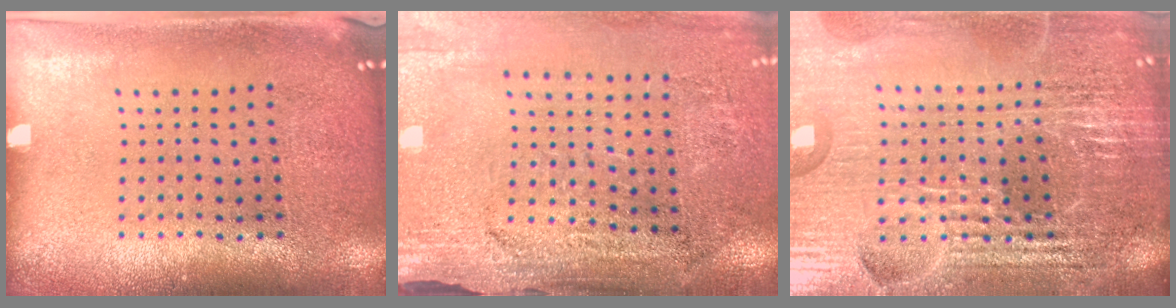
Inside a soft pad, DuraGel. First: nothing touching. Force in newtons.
{"total": 3.1, "press": 3.1, "slide": 0.3}
{"total": 5.9, "press": 5.3, "slide": 2.6}